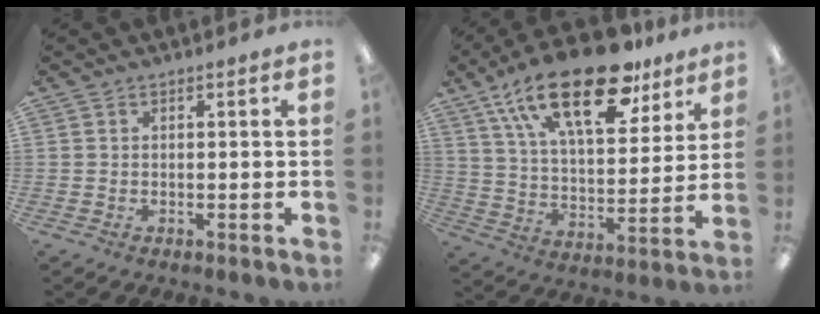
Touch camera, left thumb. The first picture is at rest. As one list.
[{"total": 24.6, "force": [15.7, 10.5, 15.7], "torque": [-0.268, -0.076, 0.270]}]